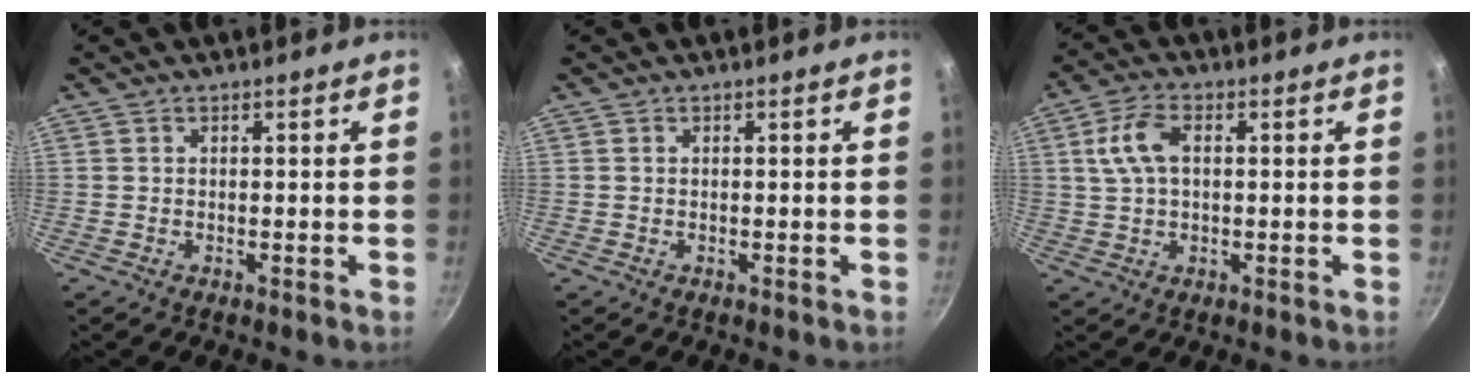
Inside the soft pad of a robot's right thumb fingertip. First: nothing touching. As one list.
[{"total": 0.0}, {"total": 7.1, "force": [1.3, 4.1, 5.7], "torque": [-0.112, 0.013, 0.020]}]